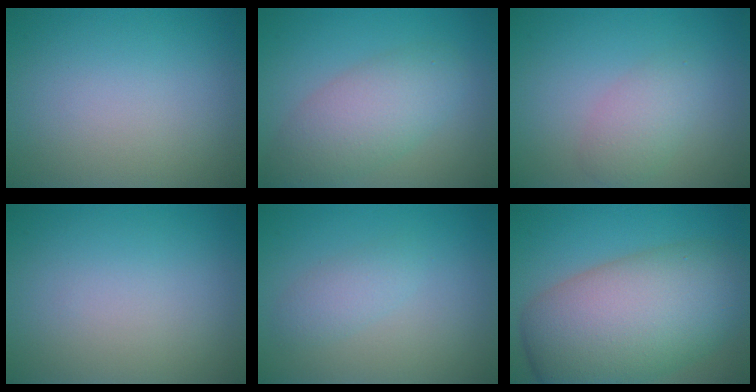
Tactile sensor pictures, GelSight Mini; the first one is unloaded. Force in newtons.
{"total": 5.0, "press": 5.0, "slide": 0.2}
{"total": 2.6, "press": 2.6, "slide": 0.1}
{"total": 0.0}
{"total": 1.8, "press": 1.8, "slide": 0.1}
{"total": 12.4, "press": 12.4, "slide": 0.3}